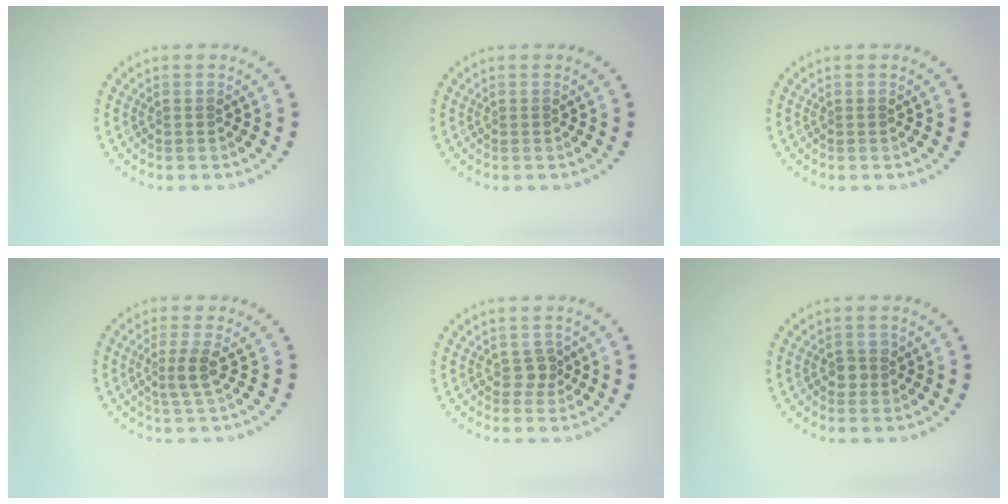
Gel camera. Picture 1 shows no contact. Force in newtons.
{"total": 0.0}
{"total": 0.0}
{"total": 2.0, "press": 1.4, "slide": 1.3}
{"total": 1.3, "press": 1.1, "slide": 0.7}
{"total": 1.4, "press": 1.2, "slide": 0.6}